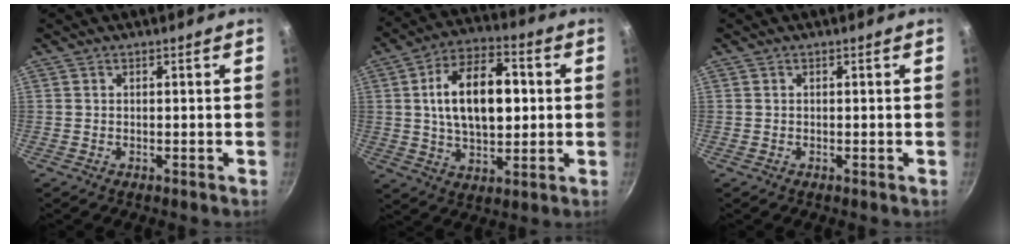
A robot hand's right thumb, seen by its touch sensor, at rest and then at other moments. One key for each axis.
{"total": 16.7, "fx": 2.2, "fy": 9.3, "fz": 13.7, "tx": -0.210, "ty": 0.010, "tz": 0.035}
{"total": 0.0}